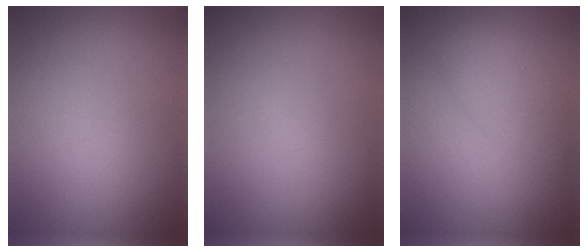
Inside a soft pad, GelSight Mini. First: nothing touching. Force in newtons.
{"total": 0.0}
{"total": 3.6, "press": 3.6, "slide": 0.1}